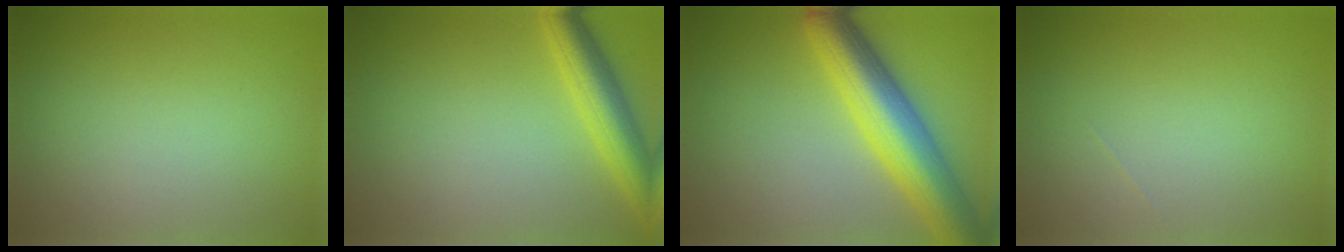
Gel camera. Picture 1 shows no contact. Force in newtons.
{"total": 4.8, "press": 4.8, "slide": 0.2}
{"total": 9.0, "press": 9.0, "slide": 0.3}
{"total": 0.0}